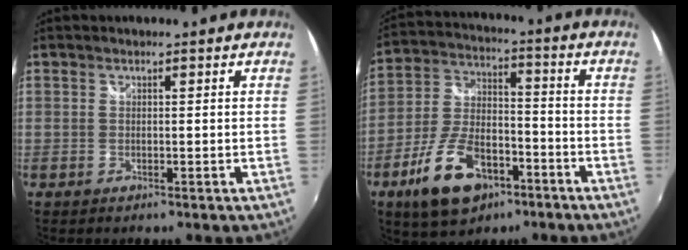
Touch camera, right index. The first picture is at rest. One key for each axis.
{"total": 15.3, "fx": -8.1, "fy": 8.2, "fz": 10.1, "tx": -0.211, "ty": 0.003, "tz": -0.137}